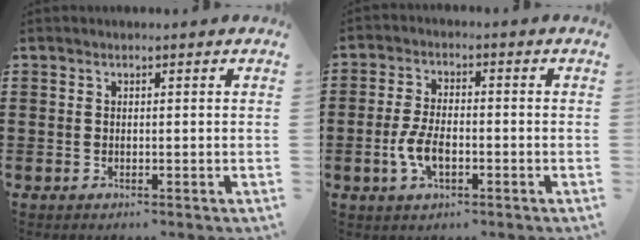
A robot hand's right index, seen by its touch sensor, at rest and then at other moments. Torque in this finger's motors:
{"motor_torque": [1.98, 0.16, 0.65, 0.14]}